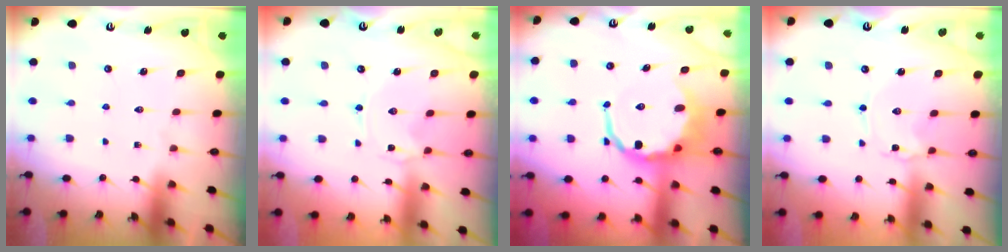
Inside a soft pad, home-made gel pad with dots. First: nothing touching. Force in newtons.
{"total": 0.0}
{"total": 8.3, "press": 7.9, "slide": 2.5}
{"total": 1.2, "press": 1.1, "slide": 0.2}